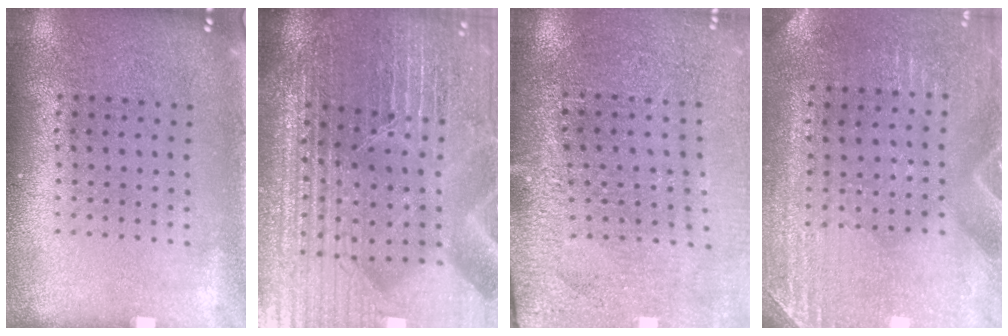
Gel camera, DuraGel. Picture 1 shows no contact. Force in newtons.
{"total": 5.4, "press": 5.1, "slide": 1.8}
{"total": 2.8, "press": 2.8, "slide": 0.2}
{"total": 2.9, "press": 2.8, "slide": 0.8}